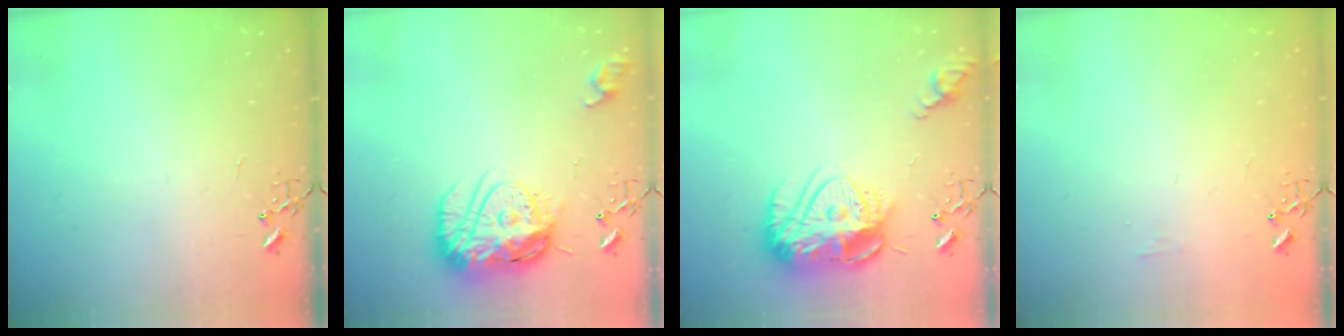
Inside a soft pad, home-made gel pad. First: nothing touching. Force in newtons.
{"total": 17.6, "press": 17.5, "slide": 1.6}
{"total": 17.2, "press": 17.2, "slide": 1.4}
{"total": 5.1, "press": 5.1, "slide": 0.7}